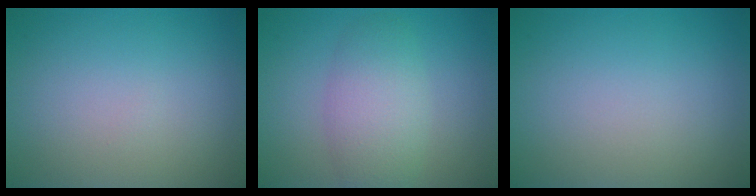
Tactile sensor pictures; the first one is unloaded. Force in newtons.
{"total": 4.5, "press": 4.5, "slide": 0.3}
{"total": 0.0}